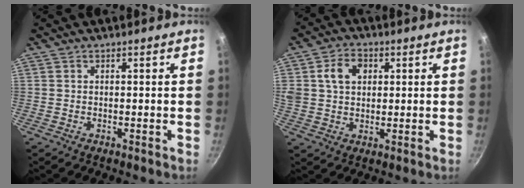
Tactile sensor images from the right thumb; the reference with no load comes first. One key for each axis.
{"total": 7.8, "fx": 2.2, "fy": 6.0, "fz": 4.5, "tx": -0.062, "ty": 0.004, "tz": 0.033}